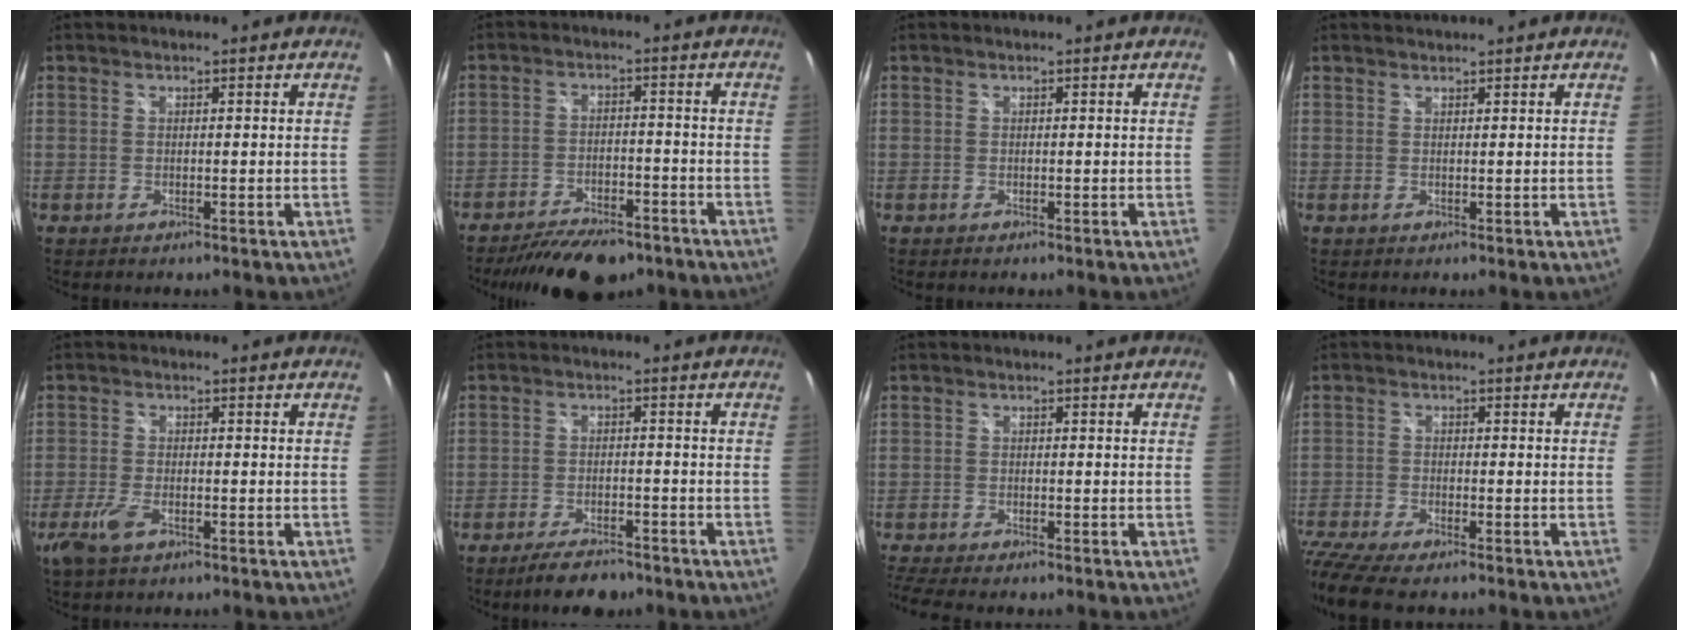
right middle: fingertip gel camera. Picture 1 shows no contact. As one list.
[{"total": 12.7, "force": [-9.9, 4.7, 6.4], "torque": [-0.134, -0.015, -0.150]}, {"total": 0.0}, {"total": 0.9, "force": [0.9, -0.2, 0.1], "torque": [0.000, 0.002, 0.016]}, {"total": 4.9, "force": [-2.8, 2.0, 3.4], "torque": [-0.089, -0.008, -0.054]}, {"total": 6.8, "force": [-5.5, 2.0, 3.4], "torque": [-0.079, -0.006, -0.090]}, {"total": 5.7, "force": [-4.9, 0.2, 2.8], "torque": [-0.077, -0.029, -0.088]}, {"total": 9.0, "force": [-7.6, 1.0, 4.6], "torque": [-0.123, -0.042, -0.140]}]